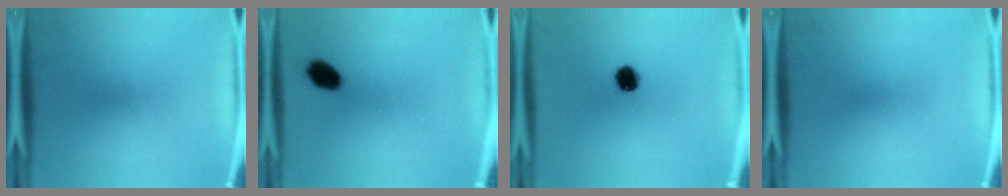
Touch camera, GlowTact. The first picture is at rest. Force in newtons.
{"total": 5.5}
{"total": 5.5}
{"total": 0.0}